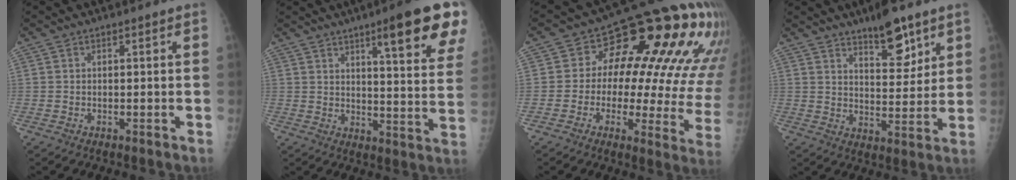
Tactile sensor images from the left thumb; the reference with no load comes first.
{"total": 17.7, "force": [10.1, 3.0, 14.2], "torque": [-0.156, -0.046, 0.130]}
{"total": 21.8, "force": [7.1, 10.3, 17.8], "torque": [-0.183, 0.015, 0.078]}
{"total": 9.8, "force": [6.7, 3.6, 6.2], "torque": [-0.072, -0.046, 0.107]}